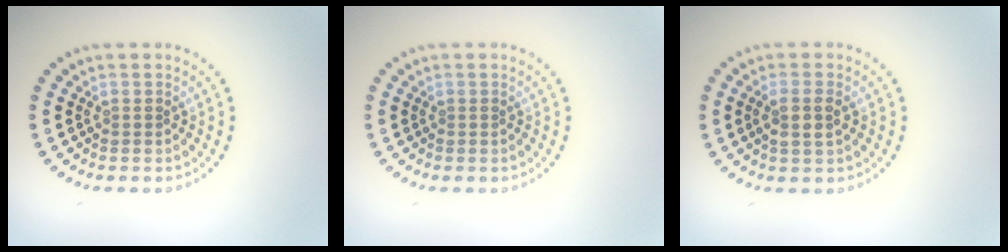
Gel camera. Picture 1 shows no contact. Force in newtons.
{"total": 0.0}
{"total": 2.0, "press": 1.9, "slide": 0.7}